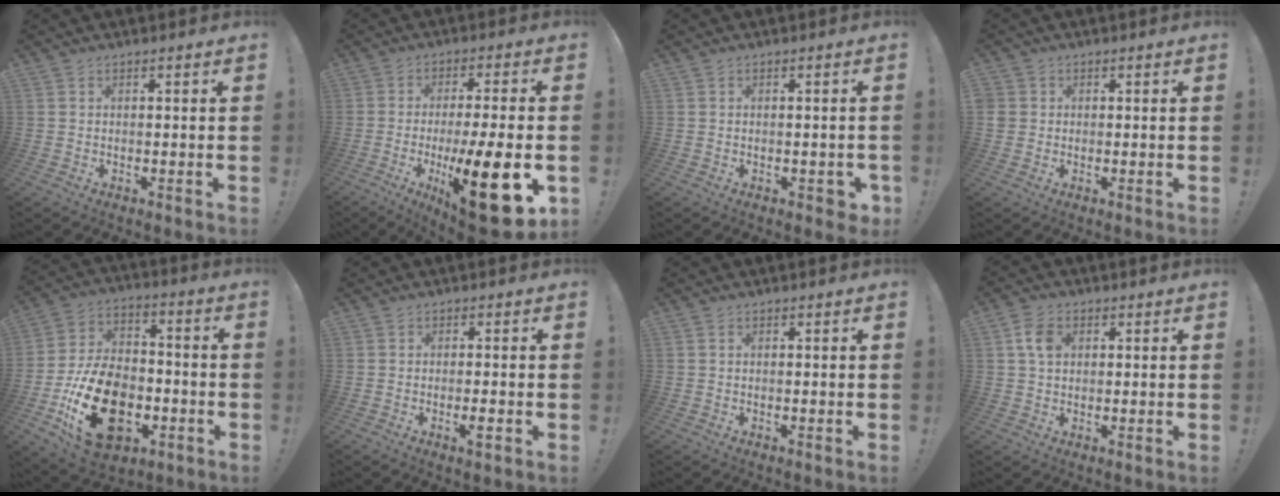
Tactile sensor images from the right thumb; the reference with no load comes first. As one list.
[{"total": 21.4, "force": [-6.5, 4.5, 19.9], "torque": [-0.308, 0.018, -0.092]}, {"total": 3.0, "force": [-1.0, 1.9, 2.1], "torque": [-0.017, 0.006, -0.015]}, {"total": 2.5, "force": [0.4, 2.4, 0.7], "torque": [-0.015, 0.003, 0.009]}, {"total": 24.9, "force": [-8.5, 16.3, 16.8], "torque": [-0.296, 0.055, -0.123]}, {"total": 2.8, "force": [-1.1, -0.1, 2.6], "torque": [-0.046, -0.003, -0.017]}, {"total": 0.0}, {"total": 5.9, "force": [1.5, 4.4, 3.7], "torque": [-0.061, 0.009, 0.031]}]